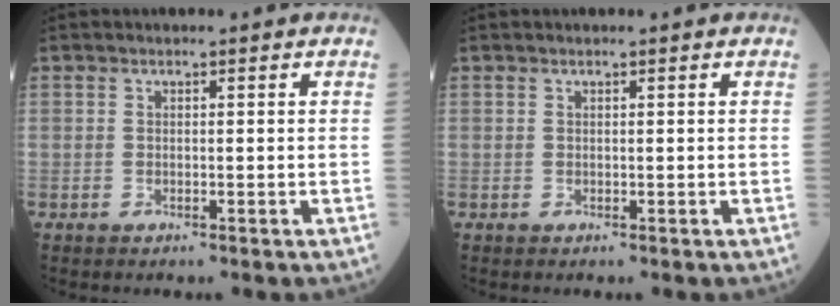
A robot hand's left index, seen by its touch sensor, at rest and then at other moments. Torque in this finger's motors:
{"motor_torque": [0.13, -0.12, 0.00, 0.01]}